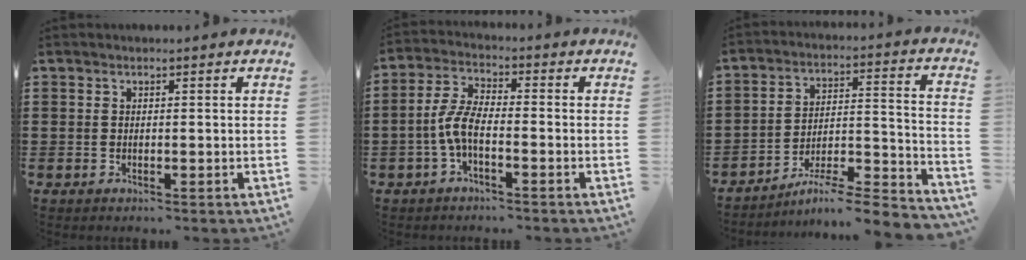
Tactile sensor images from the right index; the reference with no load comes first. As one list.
[{"total": 5.7, "force": [-2.0, 2.0, 5.0], "torque": [-0.120, -0.007, -0.045]}, {"total": 6.0, "force": [-5.4, 0.3, 2.6], "torque": [-0.040, -0.009, -0.107]}]